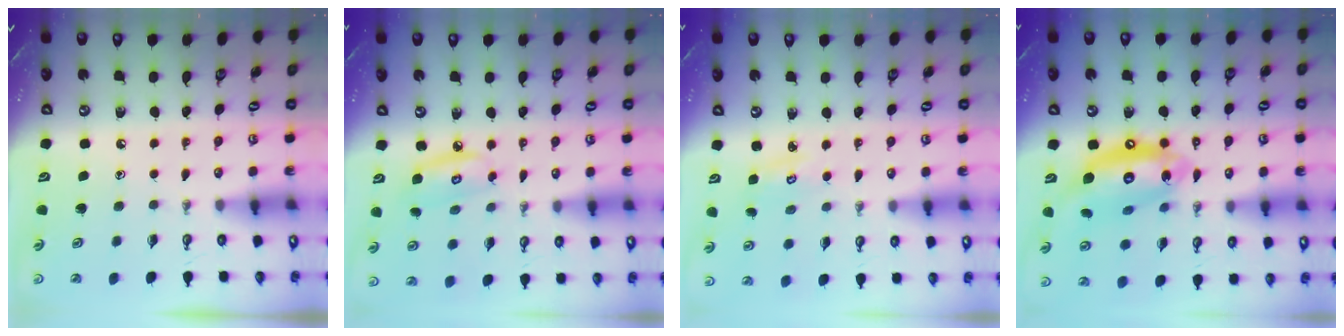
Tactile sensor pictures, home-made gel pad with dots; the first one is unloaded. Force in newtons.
{"total": 5.8, "press": 5.8, "slide": 0.4}
{"total": 2.9, "press": 2.8, "slide": 0.3}
{"total": 16.7, "press": 16.6, "slide": 1.6}